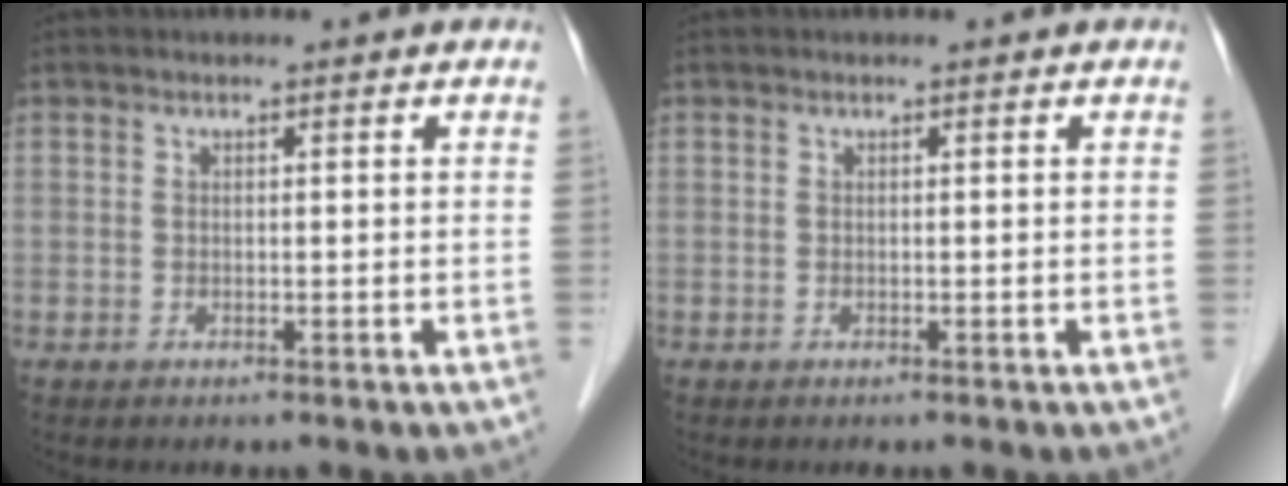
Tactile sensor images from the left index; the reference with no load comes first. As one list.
[{"total": 0.0}]